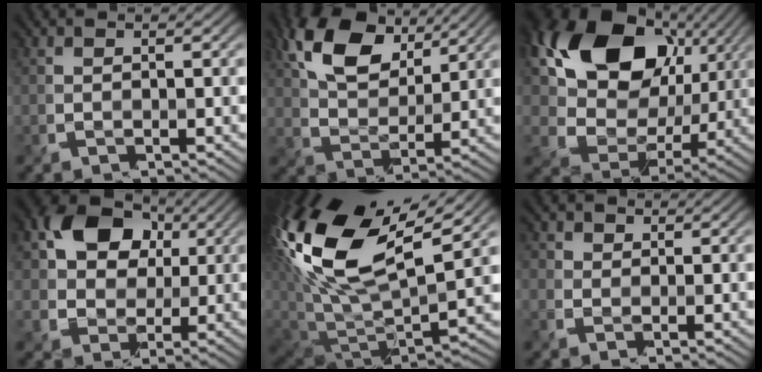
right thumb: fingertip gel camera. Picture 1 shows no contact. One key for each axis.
{"total": 11.1, "fx": 5.3, "fy": 6.3, "fz": 7.4, "tx": -0.160, "ty": 0.017, "tz": 0.103}
{"total": 18.1, "fx": 6.0, "fy": 12.4, "fz": 11.8, "tx": -0.237, "ty": 0.012, "tz": 0.123}
{"total": 12.5, "fx": 3.4, "fy": 9.4, "fz": 7.4, "tx": -0.151, "ty": 0.040, "tz": 0.056}
{"total": 19.4, "fx": 8.3, "fy": 8.9, "fz": 15.1, "tx": -0.345, "ty": 0.018, "tz": 0.163}
{"total": 2.8, "fx": 0.6, "fy": 2.5, "fz": 1.1, "tx": -0.031, "ty": 0.011, "tz": -0.003}